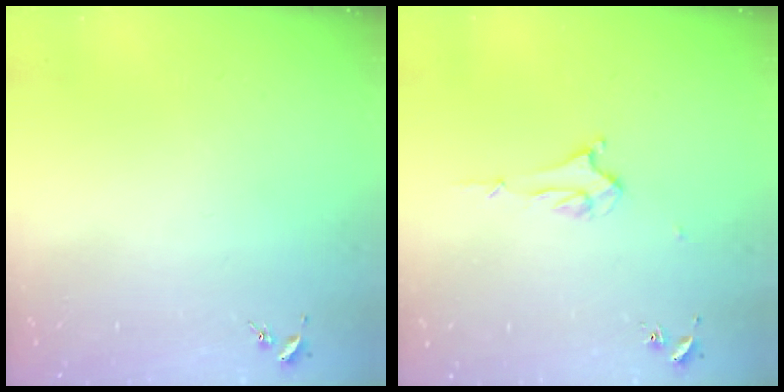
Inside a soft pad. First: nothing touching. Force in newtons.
{"total": 2.1, "press": 2.1, "slide": 0.3}